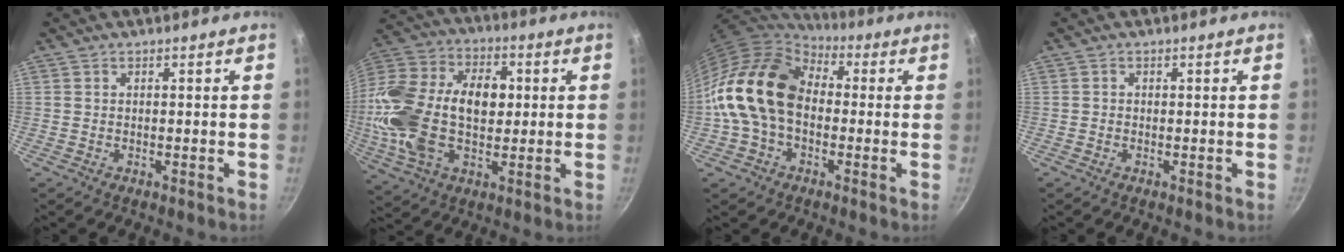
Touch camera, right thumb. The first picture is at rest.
{"total": 24.7, "force": [0.6, 15.7, 19.0], "torque": [-0.354, 0.034, 0.001]}
{"total": 18.0, "force": [-0.3, 12.8, 12.6], "torque": [-0.208, 0.042, -0.019]}
{"total": 0.0}